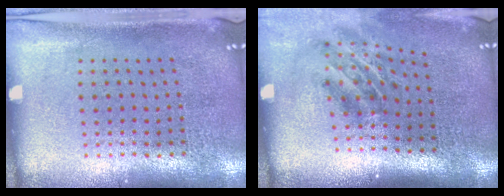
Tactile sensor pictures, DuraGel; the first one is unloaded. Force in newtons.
{"total": 1.9, "press": 1.2, "slide": 1.5}